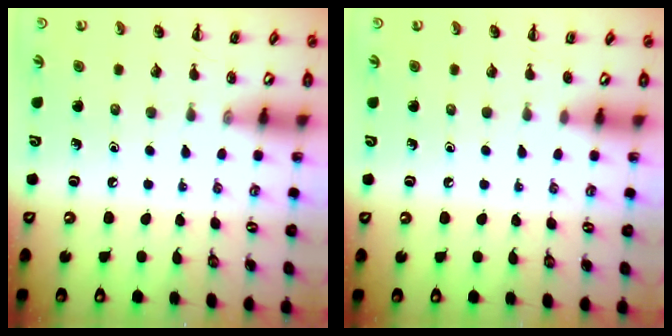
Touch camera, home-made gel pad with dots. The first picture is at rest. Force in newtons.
{"total": 0.5, "press": 0.5, "slide": 0.1}